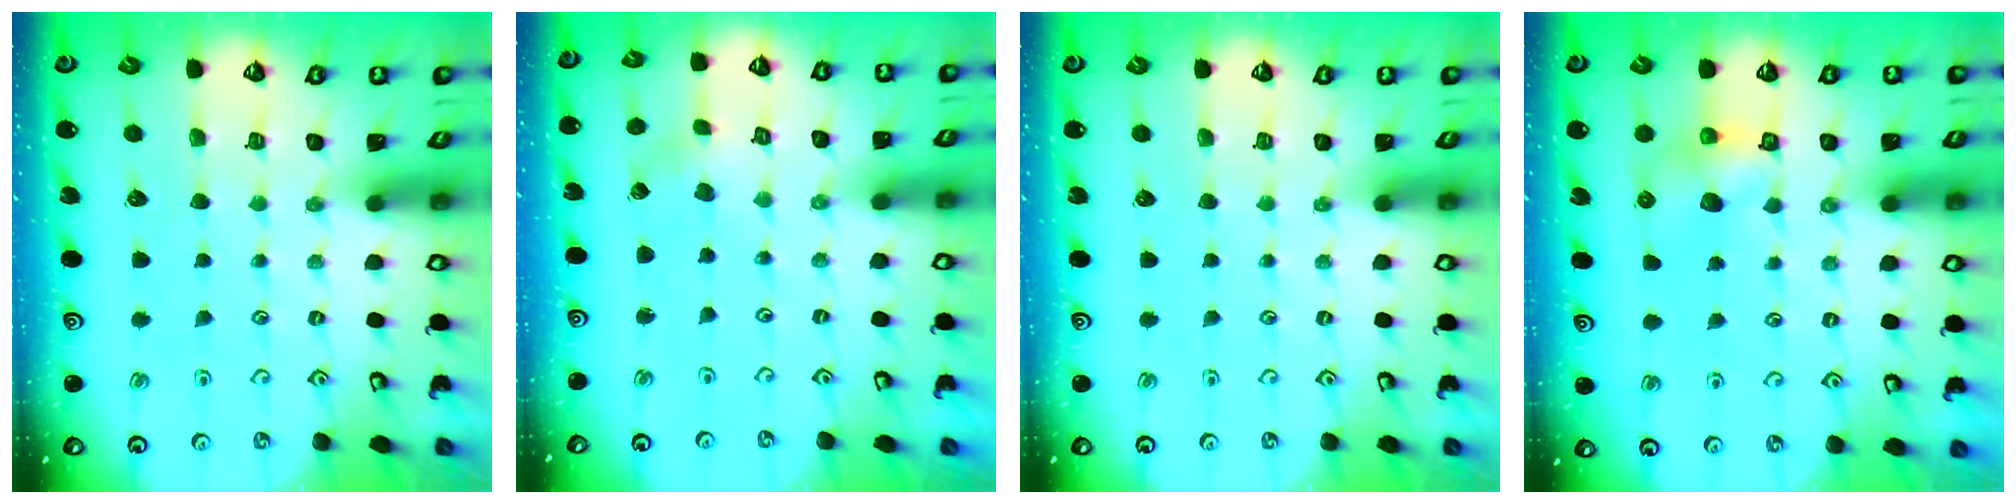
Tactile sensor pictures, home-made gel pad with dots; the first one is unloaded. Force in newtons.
{"total": 1.1, "press": 1.1, "slide": 0.2}
{"total": 0.0}
{"total": 7.6, "press": 7.6, "slide": 0.1}